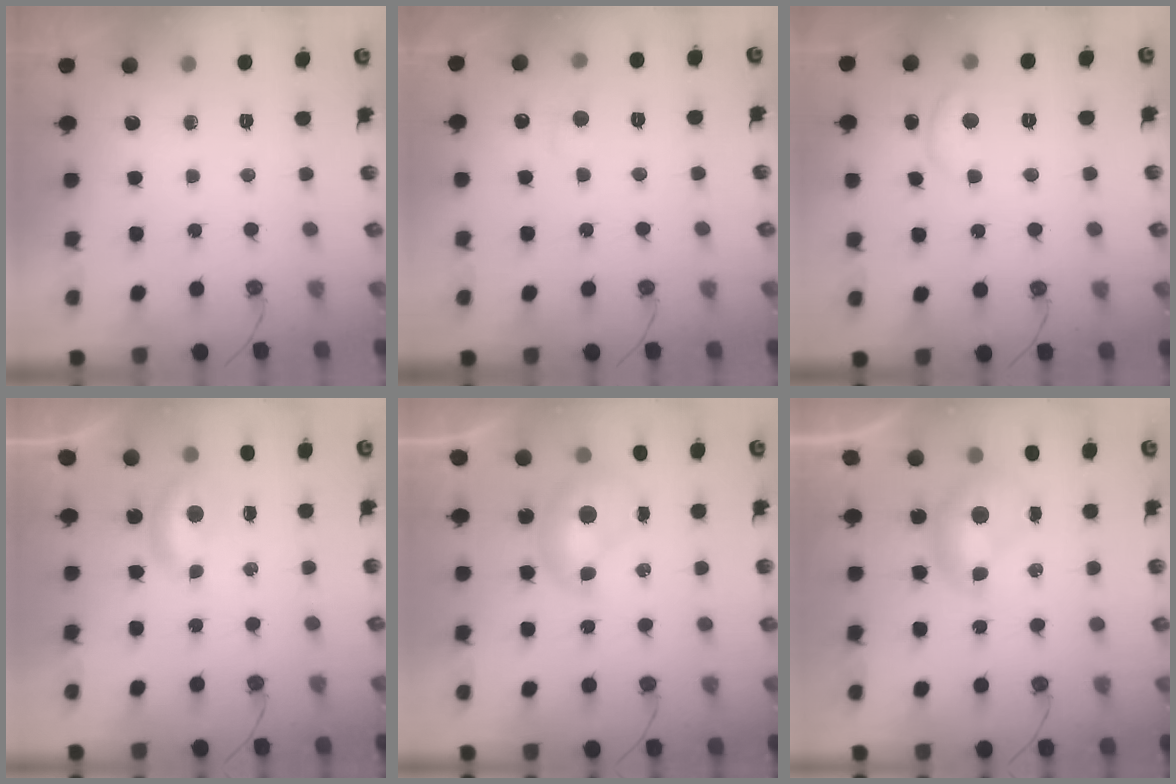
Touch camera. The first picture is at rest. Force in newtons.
{"total": 1.1, "press": 0.9, "slide": 0.6}
{"total": 2.7, "press": 2.6, "slide": 0.5}
{"total": 1.8, "press": 1.8, "slide": 0.4}
{"total": 2.0, "press": 1.8, "slide": 0.8}
{"total": 0.0}